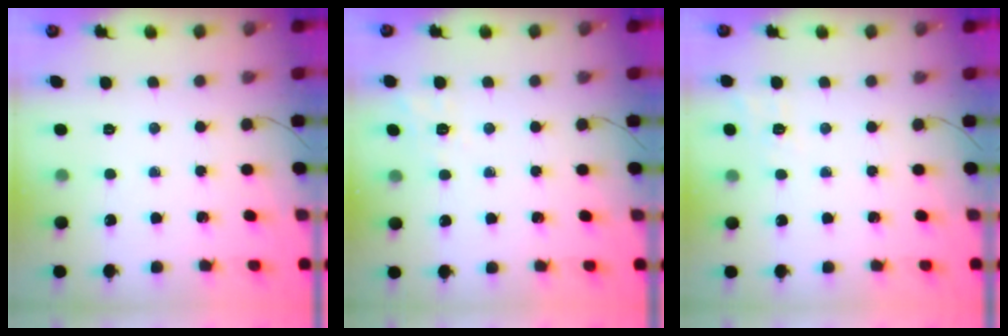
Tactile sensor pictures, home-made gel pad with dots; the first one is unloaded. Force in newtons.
{"total": 2.2, "press": 0.8, "slide": 2.1}
{"total": 8.3, "press": 8.1, "slide": 2.1}